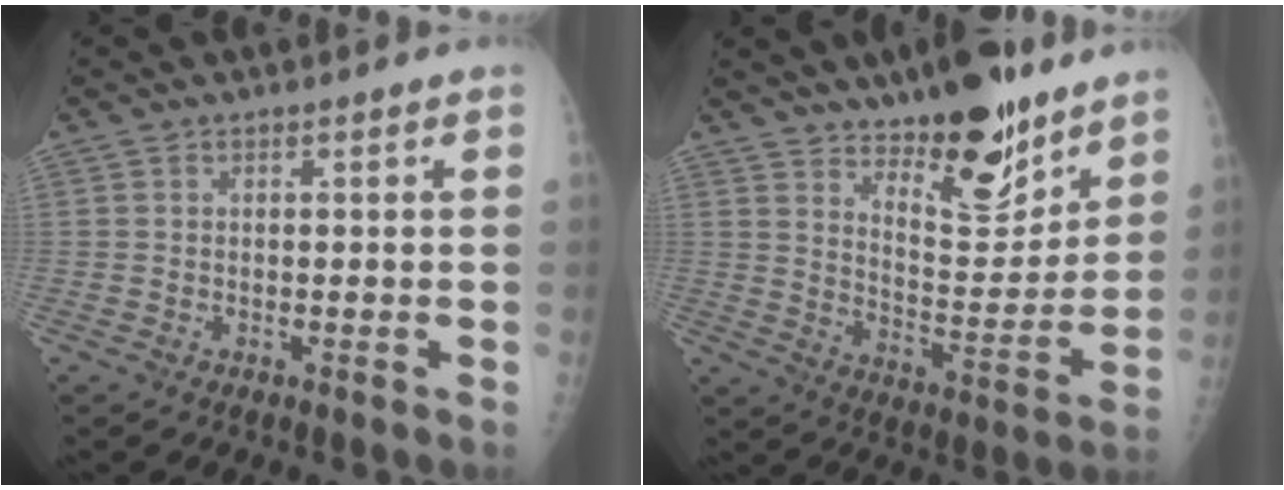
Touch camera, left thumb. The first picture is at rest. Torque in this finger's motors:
{"motor_torque": [0.16, 0.19, 0.03, -0.53, 0.09]}